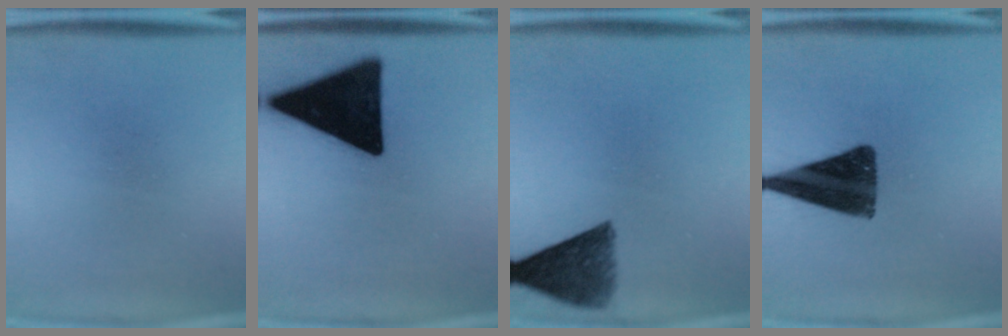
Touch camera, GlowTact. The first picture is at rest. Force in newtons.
{"total": 19.5}
{"total": 8.5}
{"total": 13.1}